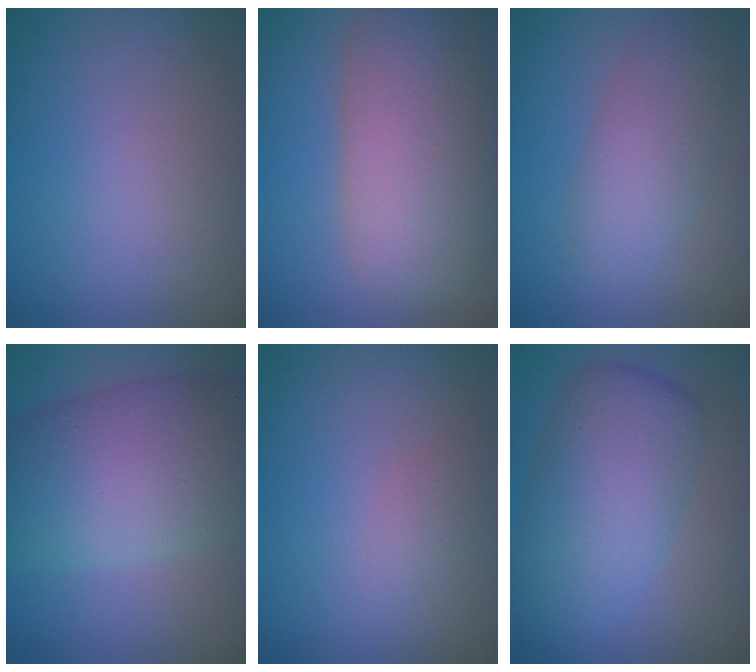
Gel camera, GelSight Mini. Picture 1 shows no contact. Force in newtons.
{"total": 10.1, "press": 10.1, "slide": 0.7}
{"total": 4.1, "press": 4.1, "slide": 0.3}
{"total": 11.4, "press": 11.4, "slide": 0.5}
{"total": 1.1, "press": 1.1, "slide": 0.0}
{"total": 7.5, "press": 7.5, "slide": 0.4}